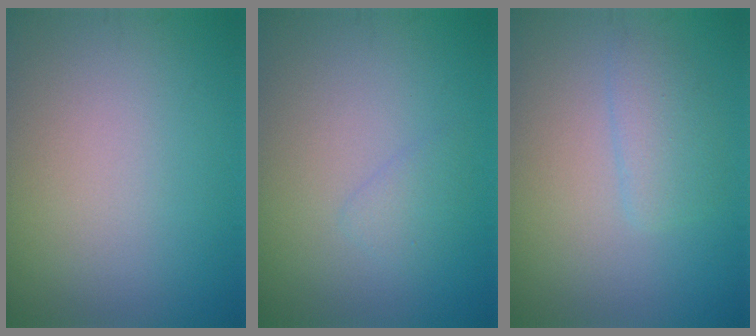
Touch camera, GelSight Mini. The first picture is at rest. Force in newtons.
{"total": 1.2, "press": 1.2, "slide": 0.0}
{"total": 2.1, "press": 2.1, "slide": 0.1}